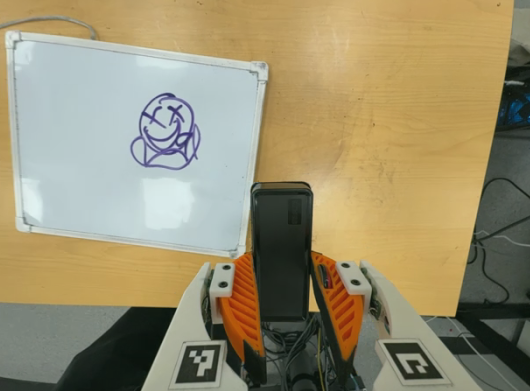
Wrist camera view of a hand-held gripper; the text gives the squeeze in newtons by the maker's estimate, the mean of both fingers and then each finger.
{"total": 4.3, "left": 3.0, "right": 5.6}